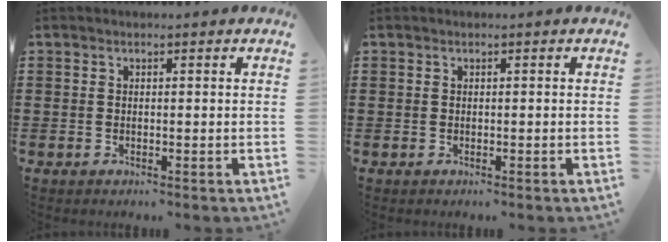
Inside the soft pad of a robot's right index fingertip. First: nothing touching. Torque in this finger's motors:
{"motor_torque": [-1.24, 0.54, -0.84, -0.21]}